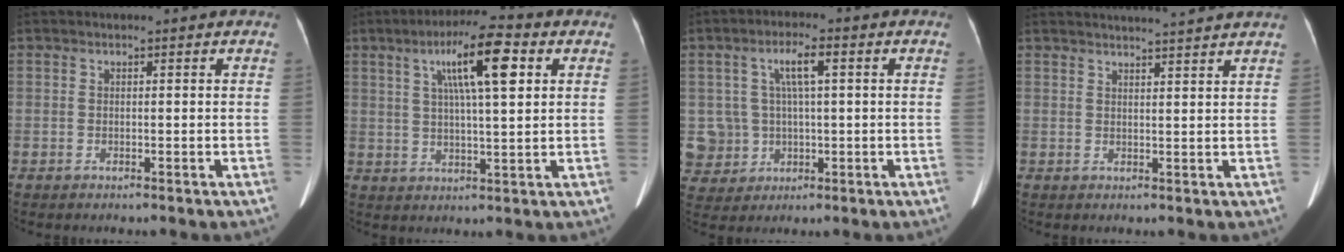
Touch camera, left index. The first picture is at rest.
{"total": 10.5, "force": [3.9, 1.4, 9.6], "torque": [-0.164, 0.018, 0.064]}
{"total": 7.1, "force": [1.6, 5.1, 4.7], "torque": [-0.094, 0.016, 0.042]}
{"total": 9.4, "force": [8.9, -1.0, 3.0], "torque": [-0.041, 0.007, 0.099]}